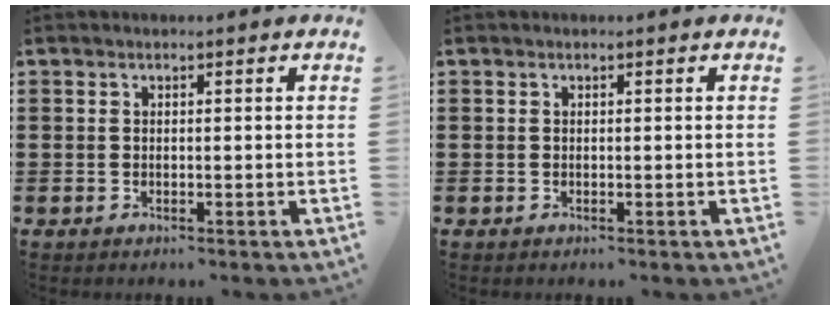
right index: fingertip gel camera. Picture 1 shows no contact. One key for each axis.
{"total": 0.0}